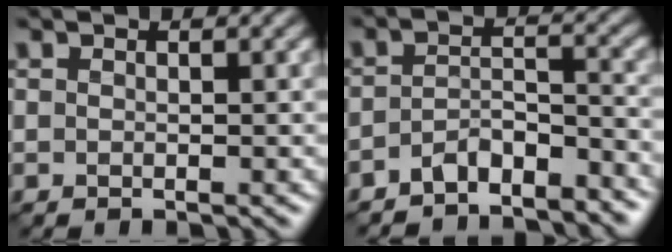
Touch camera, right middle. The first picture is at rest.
{"total": 3.8, "force": [-3.4, 0.8, 1.4], "torque": [-0.033, 0.005, -0.068]}